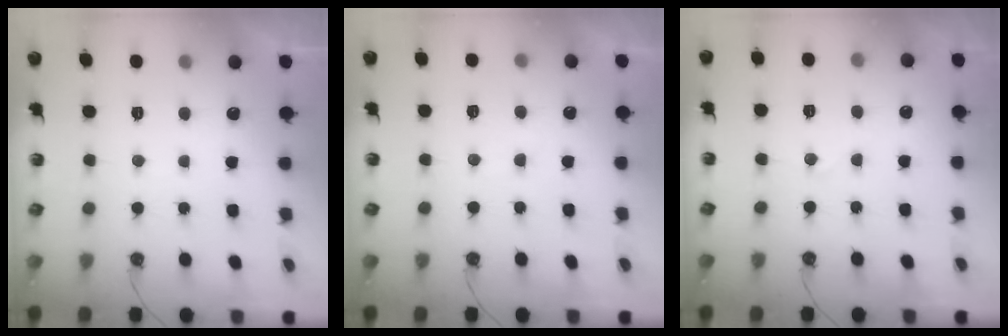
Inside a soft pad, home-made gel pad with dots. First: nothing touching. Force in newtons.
{"total": 4.7, "press": 4.7, "slide": 0.6}
{"total": 6.5, "press": 6.5, "slide": 0.8}